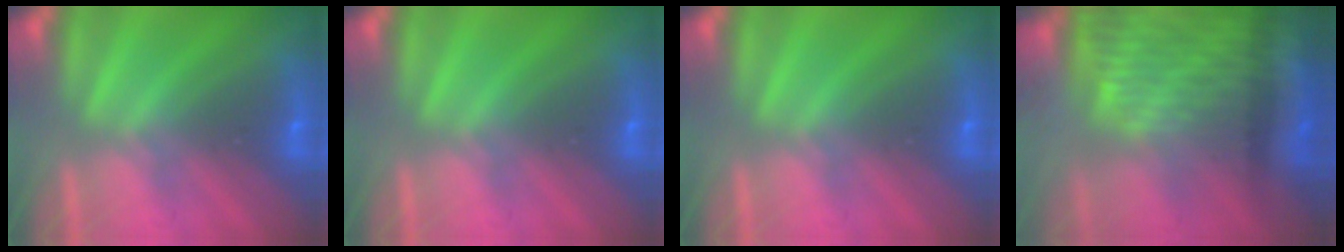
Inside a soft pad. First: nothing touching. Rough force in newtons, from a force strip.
{"total": 0.0}
{"total": 0.0}
{"total": 3.6}